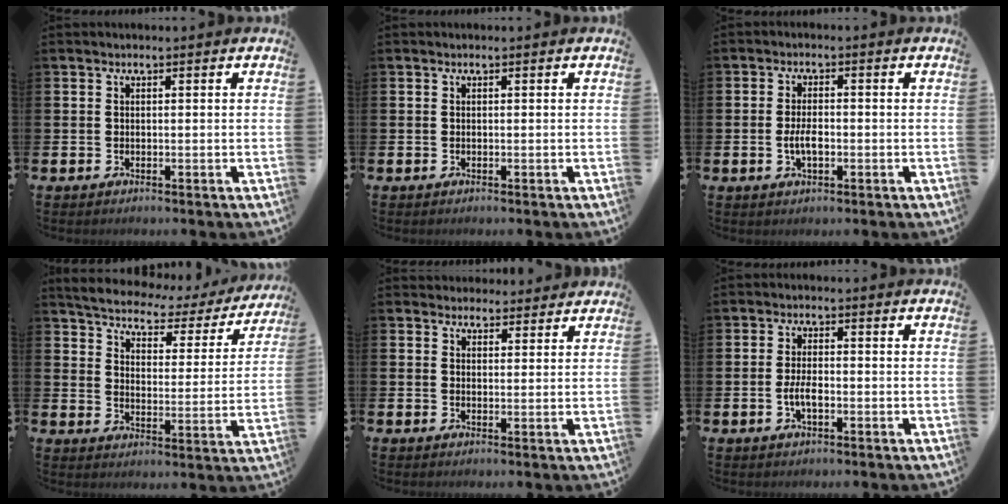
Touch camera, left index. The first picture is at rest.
{"total": 0.0}
{"total": 3.2, "force": [-0.6, 1.5, 2.8], "torque": [-0.038, -0.002, -0.014]}
{"total": 4.8, "force": [4.5, 1.3, 1.1], "torque": [-0.048, -0.036, 0.069]}
{"total": 3.0, "force": [2.8, 1.1, -0.3], "torque": [0.011, -0.011, 0.050]}
{"total": 2.9, "force": [-0.7, 1.2, 2.6], "torque": [-0.034, -0.002, -0.017]}